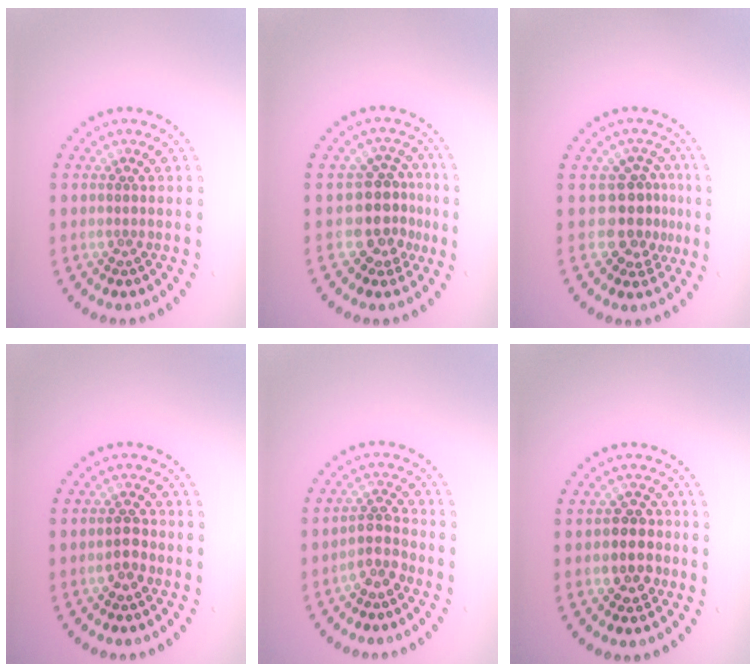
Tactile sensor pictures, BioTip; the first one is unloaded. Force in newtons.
{"total": 3.8, "press": 3.0, "slide": 2.2}
{"total": 3.6, "press": 2.9, "slide": 2.1}
{"total": 1.7, "press": 1.7, "slide": 0.3}
{"total": 2.2, "press": 1.9, "slide": 1.1}
{"total": 2.9, "press": 2.7, "slide": 0.9}